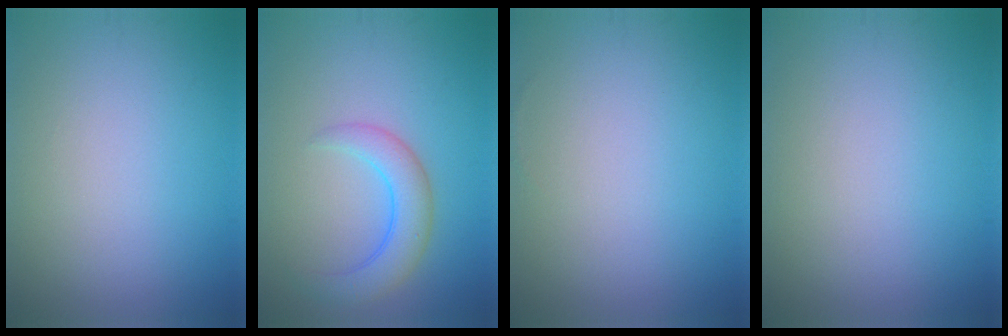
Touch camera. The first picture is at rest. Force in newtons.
{"total": 3.7, "press": 3.7, "slide": 0.3}
{"total": 0.0}
{"total": 0.0}